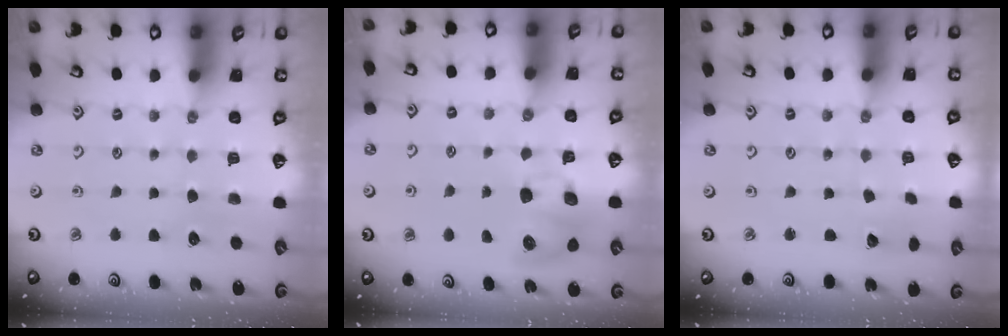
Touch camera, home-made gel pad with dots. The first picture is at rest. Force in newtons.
{"total": 8.6, "press": 8.5, "slide": 1.1}
{"total": 2.0, "press": 2.0, "slide": 0.2}